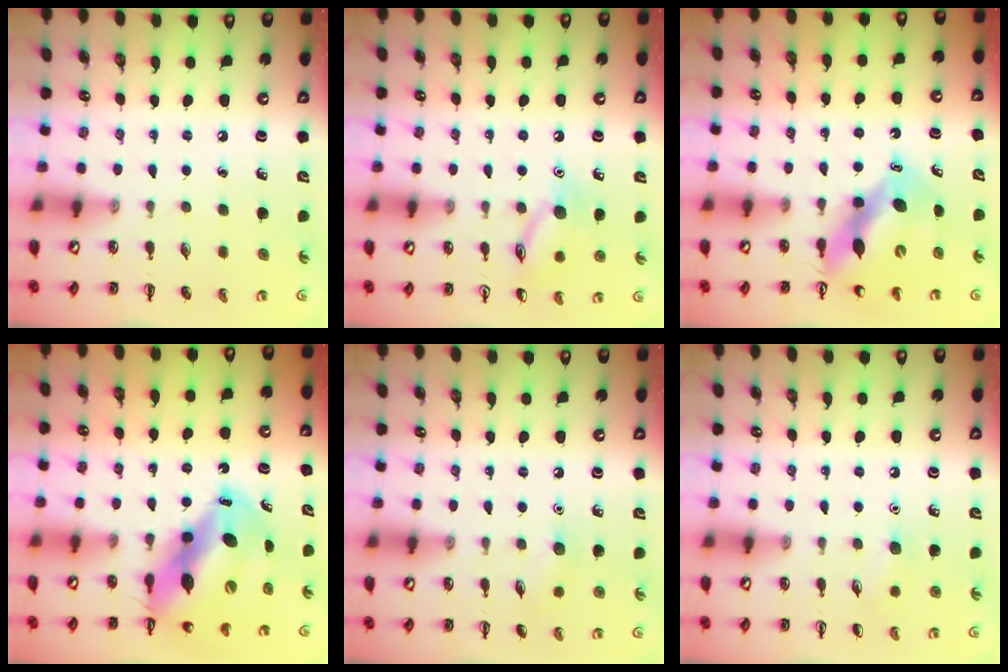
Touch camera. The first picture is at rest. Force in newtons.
{"total": 10.4, "press": 10.4, "slide": 0.4}
{"total": 10.7, "press": 10.2, "slide": 3.1}
{"total": 12.9, "press": 12.3, "slide": 3.9}
{"total": 5.6, "press": 5.4, "slide": 1.3}
{"total": 5.8, "press": 5.6, "slide": 1.4}